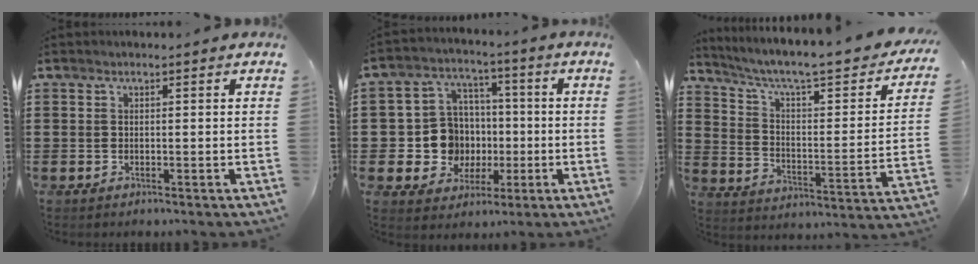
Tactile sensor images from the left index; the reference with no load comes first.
{"total": 9.8, "force": [-0.4, 9.3, 3.1], "torque": [-0.104, 0.010, 0.004]}
{"total": 6.4, "force": [4.6, 0.8, 4.5], "torque": [-0.106, -0.039, 0.069]}